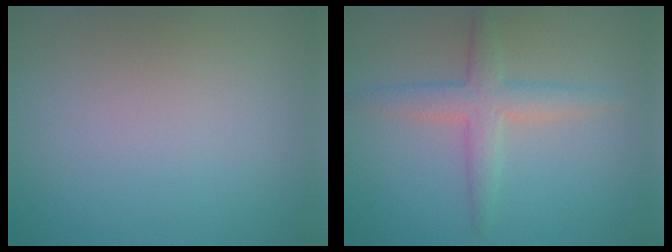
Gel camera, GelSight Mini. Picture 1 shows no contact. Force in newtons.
{"total": 3.3, "press": 3.3, "slide": 0.1}